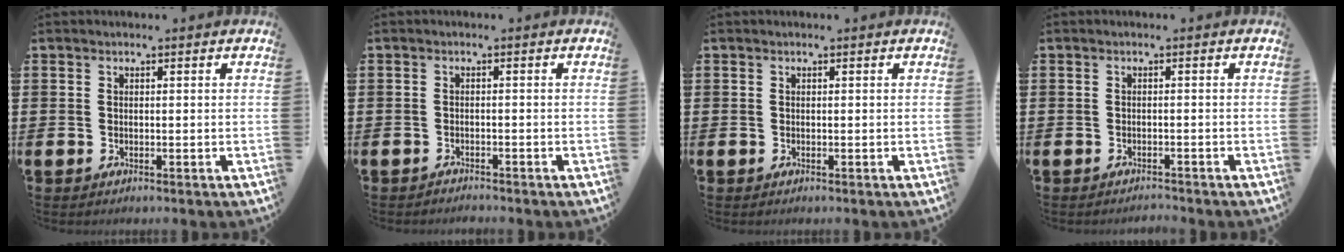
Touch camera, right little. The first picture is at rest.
{"total": 0.9, "force": [-0.9, 0.0, -0.1], "torque": [0.000, 0.001, -0.020]}
{"total": 0.0}
{"total": 0.9, "force": [-0.9, 0.0, 0.0], "torque": [-0.002, 0.000, -0.018]}